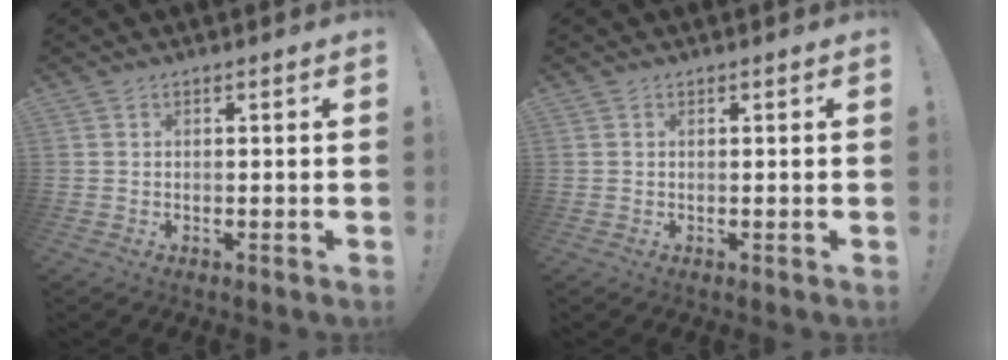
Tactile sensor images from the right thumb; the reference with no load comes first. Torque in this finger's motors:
{"motor_torque": [0.00, 0.00, 0.02, -0.01, 0.01]}